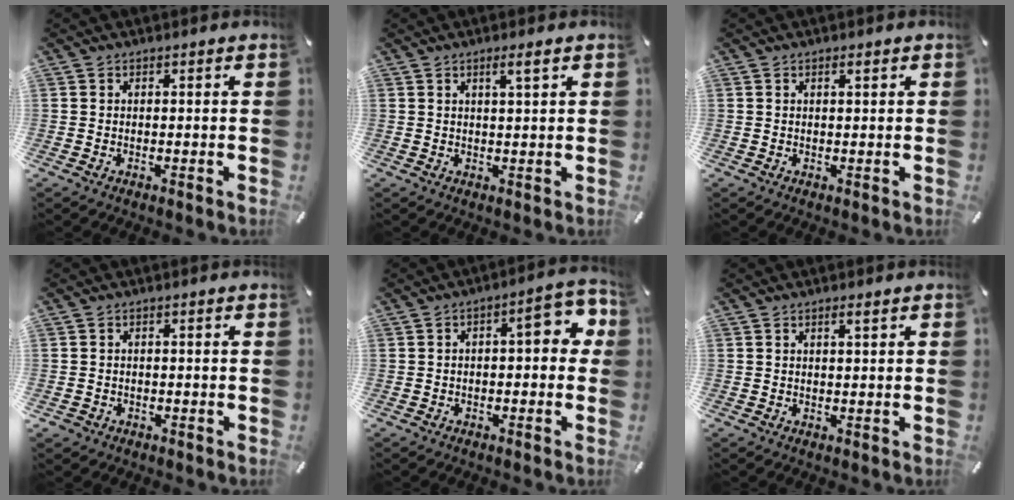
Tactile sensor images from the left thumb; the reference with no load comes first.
{"total": 3.4, "force": [1.7, 0.2, 2.9], "torque": [-0.059, 0.000, 0.027]}
{"total": 1.2, "force": [0.5, 0.2, 1.1], "torque": [-0.021, 0.001, 0.009]}
{"total": 1.5, "force": [-0.8, 1.2, 0.4], "torque": [-0.009, 0.005, -0.020]}
{"total": 8.3, "force": [1.0, 3.8, 7.4], "torque": [-0.096, -0.010, 0.009]}
{"total": 1.5, "force": [0.7, 0.1, 1.3], "torque": [-0.027, -0.001, 0.012]}